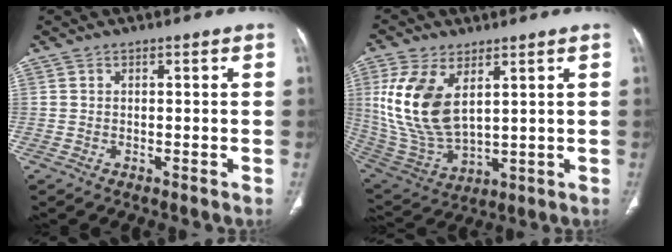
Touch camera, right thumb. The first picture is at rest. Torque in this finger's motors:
{"motor_torque": [1.68, 1.20, 1.10, -1.51, 0.34]}